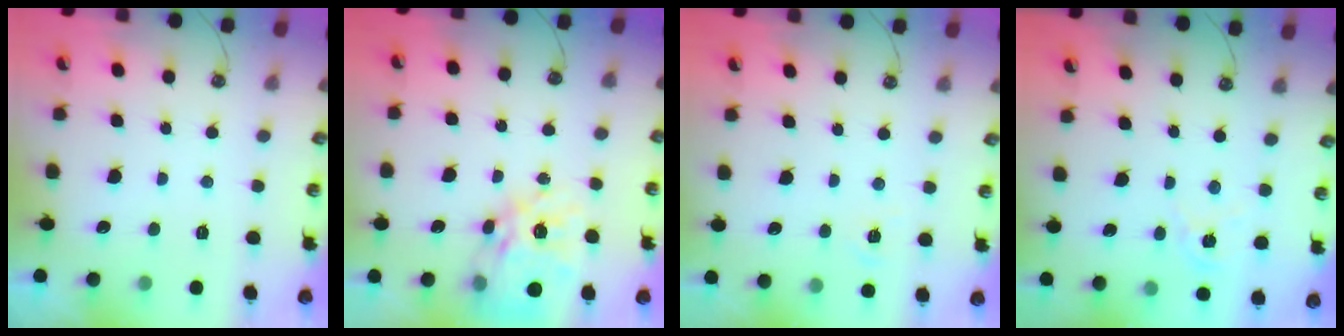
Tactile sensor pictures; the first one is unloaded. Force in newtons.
{"total": 18.0, "press": 17.9, "slide": 1.7}
{"total": 5.1, "press": 5.1, "slide": 0.5}
{"total": 2.9, "press": 2.9, "slide": 0.3}